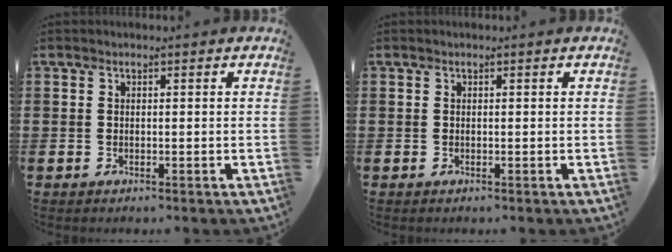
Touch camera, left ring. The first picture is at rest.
{"total": 0.0}